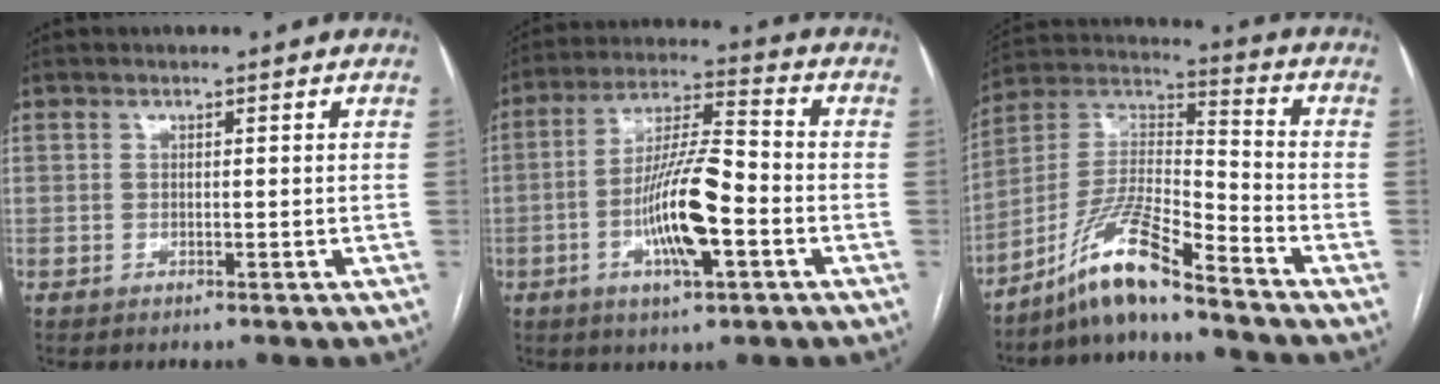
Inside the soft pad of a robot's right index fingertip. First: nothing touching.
{"total": 12.7, "force": [-3.7, 2.2, 11.9], "torque": [-0.228, 0.003, -0.065]}
{"total": 12.2, "force": [-9.4, 0.8, 7.7], "torque": [-0.161, 0.007, -0.179]}